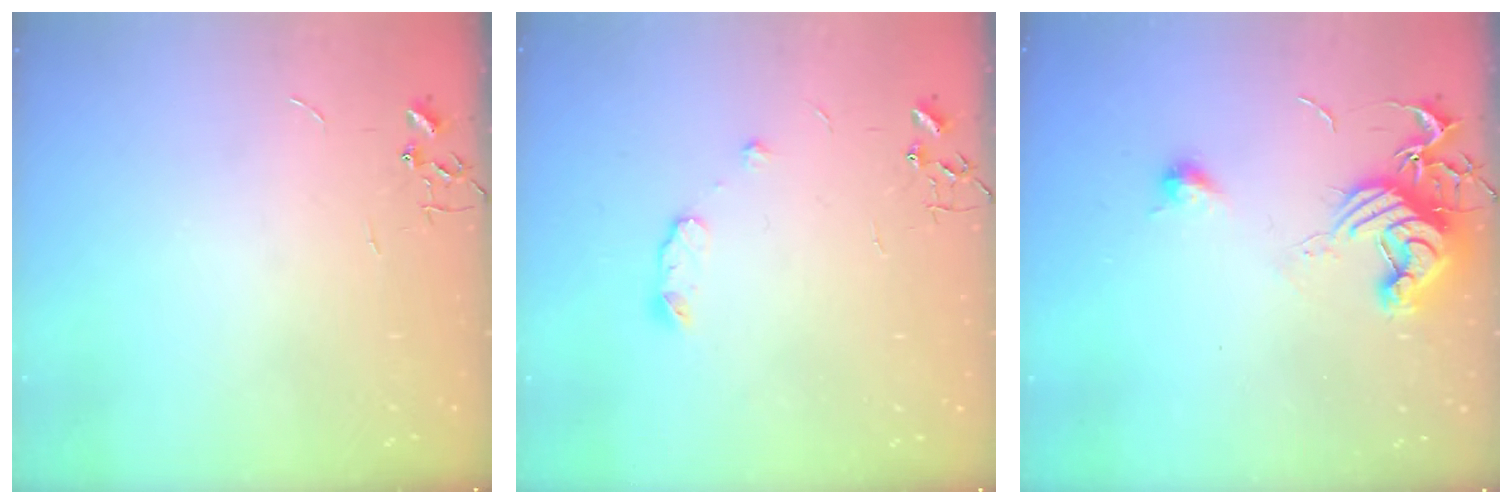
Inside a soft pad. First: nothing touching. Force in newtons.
{"total": 6.7, "press": 6.7, "slide": 0.9}
{"total": 14.2, "press": 14.2, "slide": 0.8}